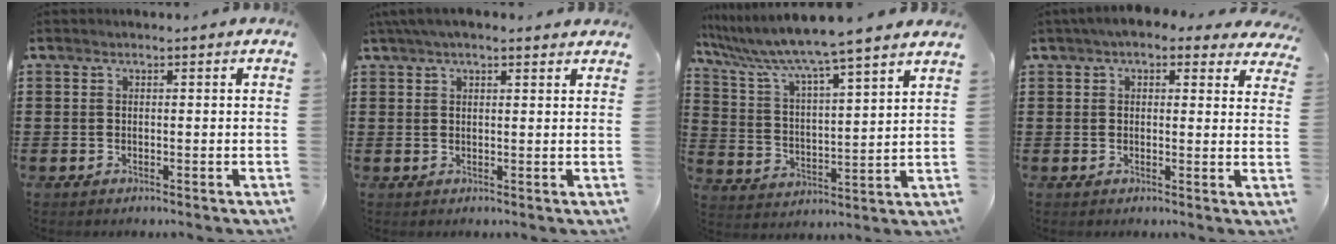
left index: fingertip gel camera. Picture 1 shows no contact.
{"total": 3.2, "force": [2.5, 0.9, 1.9], "torque": [-0.043, 0.005, 0.046]}
{"total": 7.3, "force": [6.5, -0.8, 3.1], "torque": [-0.092, -0.050, 0.104]}
{"total": 3.9, "force": [3.0, 1.5, 2.0], "torque": [-0.049, 0.001, 0.054]}